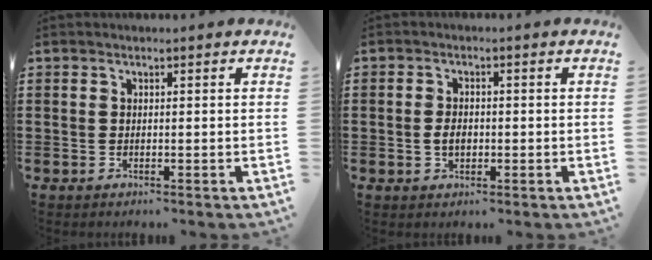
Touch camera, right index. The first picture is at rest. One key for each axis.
{"total": 2.4, "fx": -0.4, "fy": 1.4, "fz": 1.9, "tx": -0.036, "ty": 0.002, "tz": -0.007}